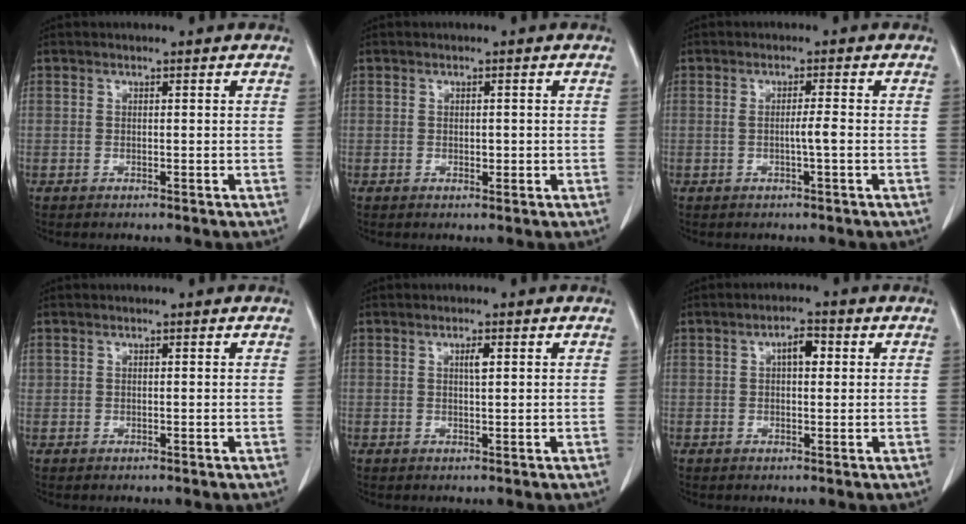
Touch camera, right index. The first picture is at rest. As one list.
[{"total": 1.0, "force": [-0.1, 0.8, 0.7], "torque": [-0.007, 0.001, -0.001]}, {"total": 2.1, "force": [-0.4, -0.3, 2.0], "torque": [-0.033, 0.000, -0.008]}, {"total": 0.0}, {"total": 1.5, "force": [0.5, 0.2, 1.4], "torque": [-0.026, 0.000, 0.009]}, {"total": 3.2, "force": [0.8, 1.3, 2.8], "torque": [-0.048, 0.008, 0.011]}]